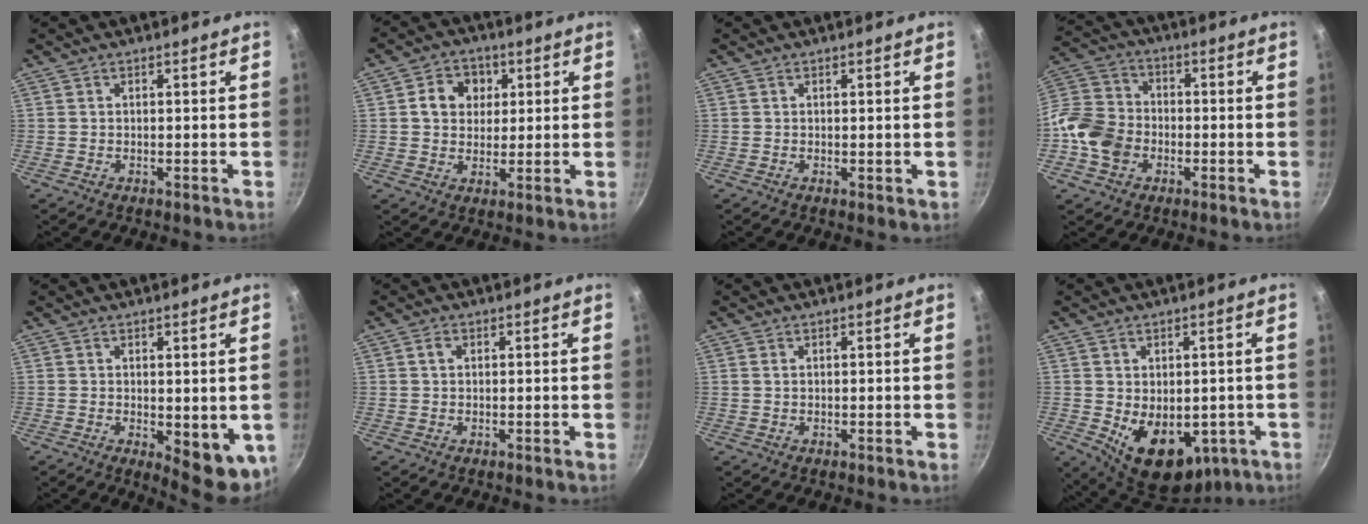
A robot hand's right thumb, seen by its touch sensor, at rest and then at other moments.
{"total": 7.5, "force": [1.9, 6.3, 3.4], "torque": [-0.025, 0.003, 0.021]}
{"total": 0.5, "force": [0.3, 0.3, 0.3], "torque": [-0.001, -0.003, 0.002]}
{"total": 12.8, "force": [-3.5, 10.1, 6.9], "torque": [-0.117, 0.028, -0.086]}
{"total": 8.5, "force": [-0.4, 3.8, 7.6], "torque": [-0.068, -0.007, 0.005]}
{"total": 1.5, "force": [0.4, 1.1, 1.0], "torque": [-0.014, 0.005, 0.005]}
{"total": 0.7, "force": [0.2, 0.4, 0.5], "torque": [-0.009, 0.001, 0.004]}
{"total": 13.8, "force": [-3.0, 9.3, 9.8], "torque": [-0.109, -0.015, -0.016]}